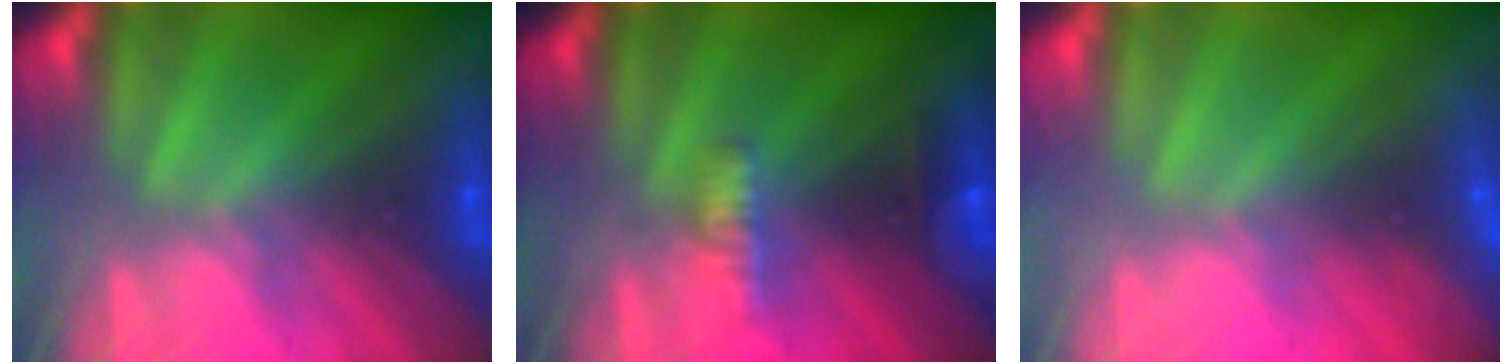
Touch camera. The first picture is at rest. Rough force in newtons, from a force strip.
{"total": 3.2}
{"total": 2.9}